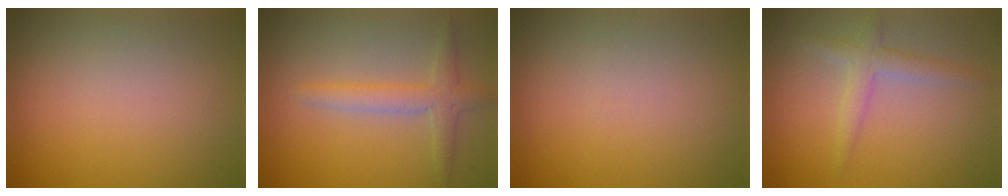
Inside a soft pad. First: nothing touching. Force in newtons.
{"total": 2.7, "press": 2.7, "slide": 0.1}
{"total": 0.0}
{"total": 2.2, "press": 2.2, "slide": 0.0}